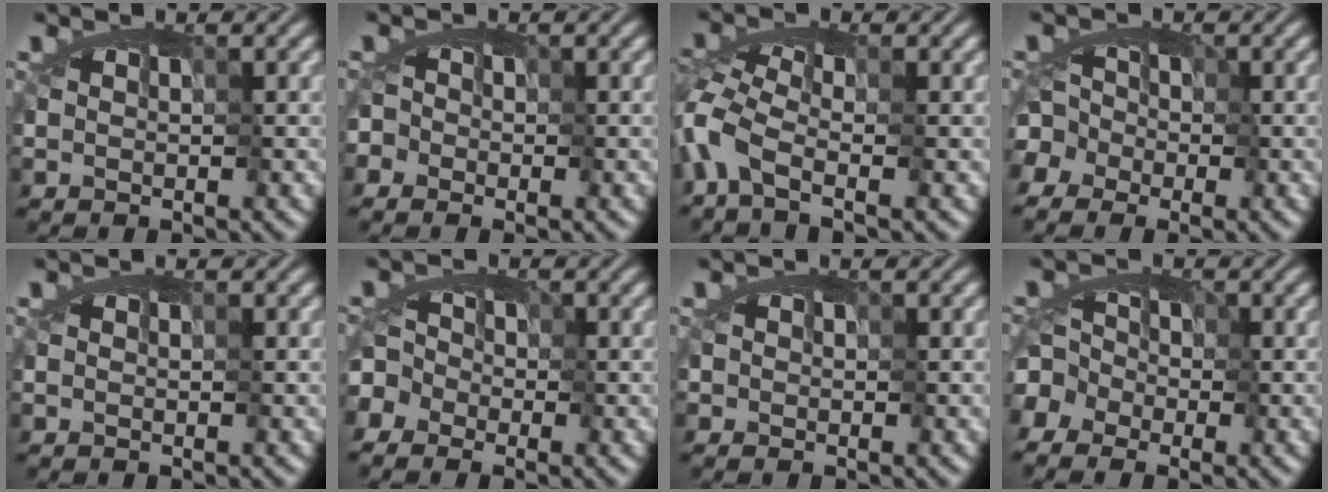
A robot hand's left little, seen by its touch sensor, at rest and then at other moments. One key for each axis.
{"total": 2.9, "fx": 0.2, "fy": 2.4, "fz": 1.6, "tx": -0.026, "ty": 0.016, "tz": -0.001}
{"total": 4.1, "fx": -3.0, "fy": 0.3, "fz": 2.8, "tx": -0.064, "ty": 0.002, "tz": -0.073}
{"total": 4.5, "fx": -2.3, "fy": 3.7, "fz": 1.4, "tx": -0.006, "ty": 0.014, "tz": -0.058}
{"total": 0.0}
{"total": 4.8, "fx": -2.5, "fy": 3.7, "fz": 1.7, "tx": -0.009, "ty": 0.014, "tz": -0.061}
{"total": 0.0}
{"total": 4.9, "fx": -2.8, "fy": 3.8, "fz": 1.3, "tx": -0.004, "ty": 0.010, "tz": -0.070}